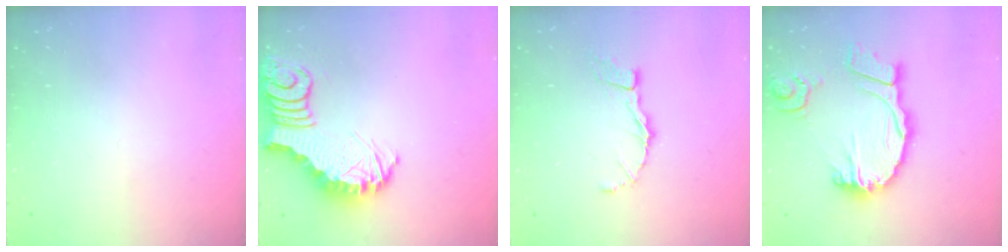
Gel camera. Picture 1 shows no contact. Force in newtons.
{"total": 5.3, "press": 5.2, "slide": 0.8}
{"total": 5.3, "press": 5.3, "slide": 0.3}
{"total": 18.2, "press": 18.1, "slide": 2.0}